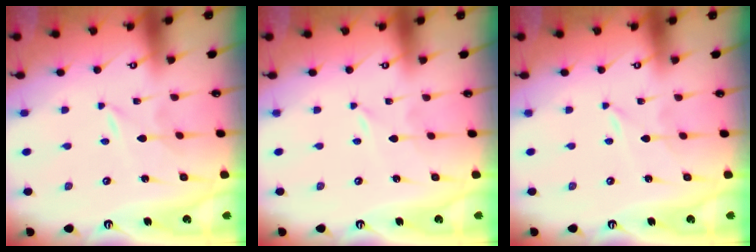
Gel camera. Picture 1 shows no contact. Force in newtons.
{"total": 0.0}
{"total": 0.0}